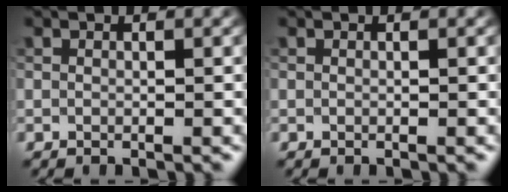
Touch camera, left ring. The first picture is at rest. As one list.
[{"total": 0.0}]